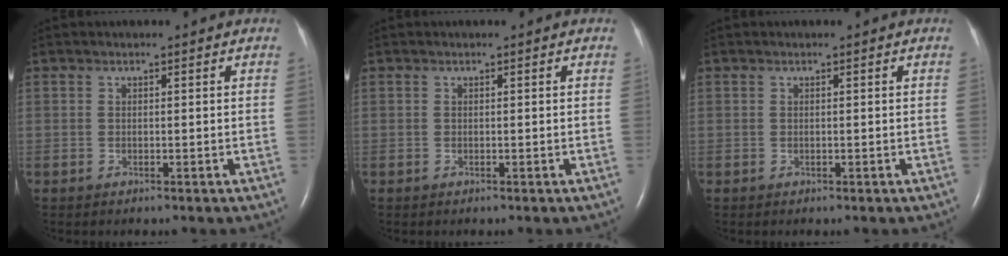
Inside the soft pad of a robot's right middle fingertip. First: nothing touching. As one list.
[{"total": 0.0}, {"total": 0.0}]